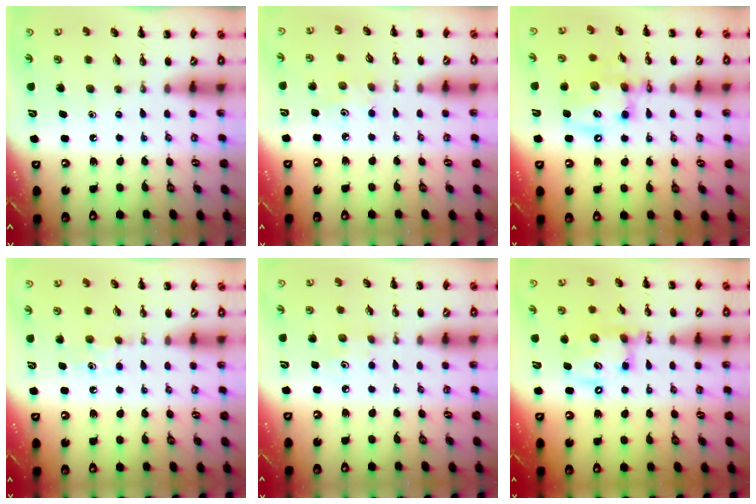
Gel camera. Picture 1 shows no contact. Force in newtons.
{"total": 2.9, "press": 2.8, "slide": 0.8}
{"total": 14.3, "press": 14.0, "slide": 3.2}
{"total": 4.8, "press": 4.6, "slide": 1.5}
{"total": 3.5, "press": 3.4, "slide": 0.8}
{"total": 12.8, "press": 12.5, "slide": 2.8}